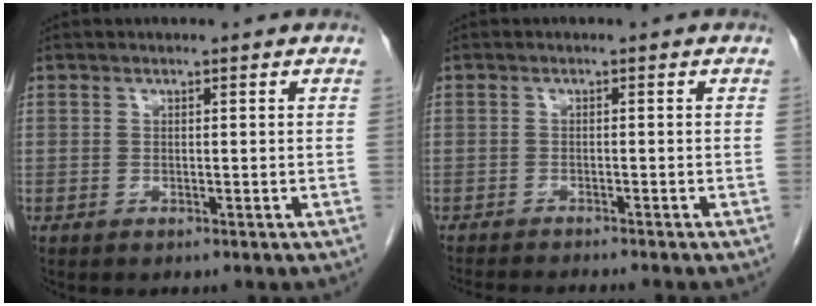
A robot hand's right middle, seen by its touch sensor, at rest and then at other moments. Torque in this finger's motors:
{"motor_torque": [0.55, -0.41, 0.03, 0.02]}